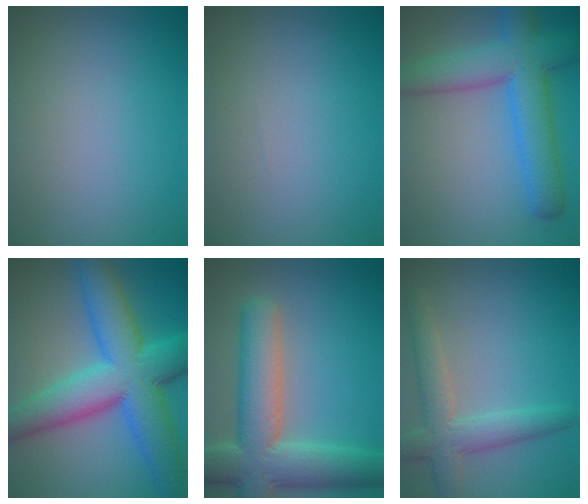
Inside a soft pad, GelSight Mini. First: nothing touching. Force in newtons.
{"total": 0.0}
{"total": 8.0, "press": 8.0, "slide": 0.4}
{"total": 11.9, "press": 11.9, "slide": 0.3}
{"total": 10.1, "press": 10.1, "slide": 0.7}
{"total": 4.7, "press": 4.7, "slide": 0.4}